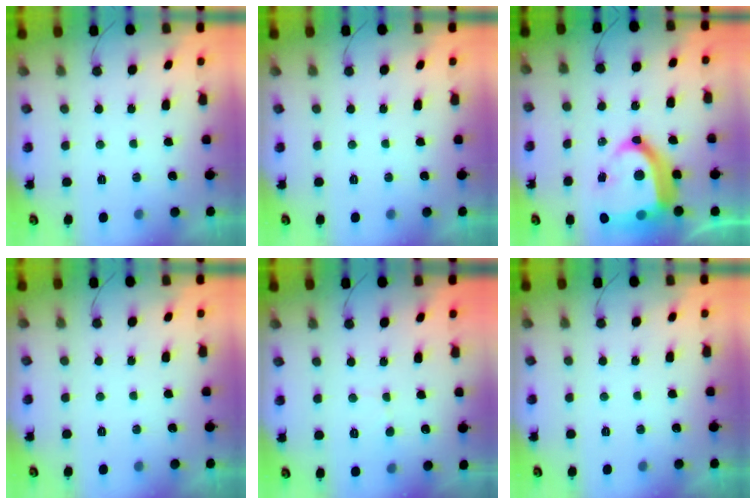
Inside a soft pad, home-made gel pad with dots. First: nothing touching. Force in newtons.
{"total": 0.0}
{"total": 20.3, "press": 20.2, "slide": 2.2}
{"total": 0.0}
{"total": 4.3, "press": 4.3, "slide": 0.4}
{"total": 0.0}